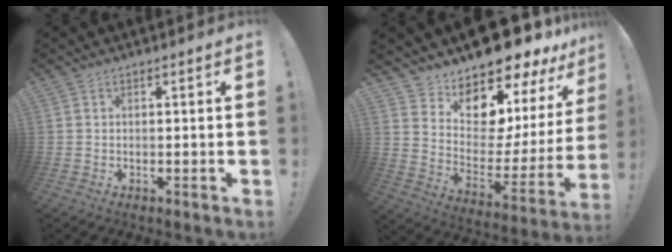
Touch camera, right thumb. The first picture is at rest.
{"total": 13.4, "force": [11.5, 5.0, 4.9], "torque": [-0.073, -0.125, 0.201]}